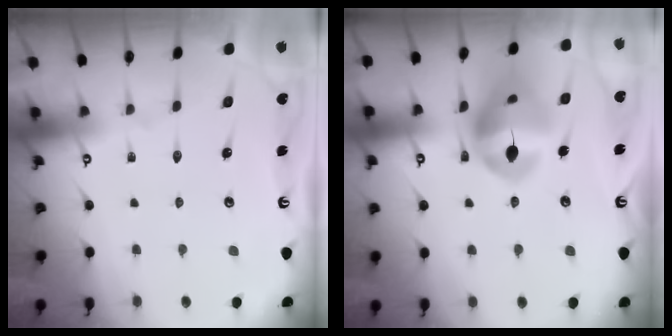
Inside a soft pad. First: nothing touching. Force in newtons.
{"total": 15.1, "press": 14.9, "slide": 2.2}